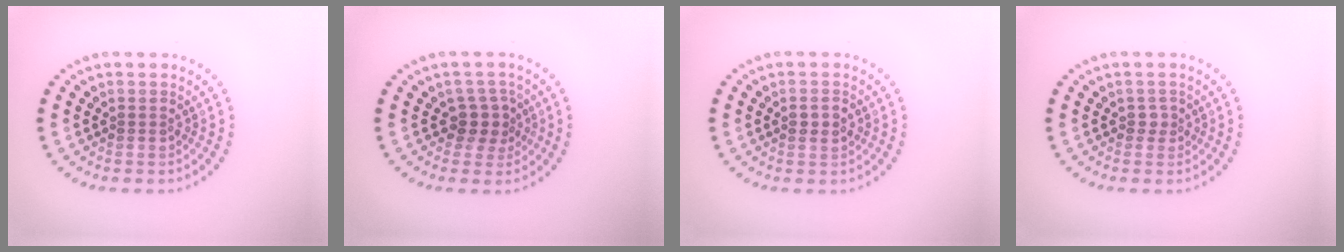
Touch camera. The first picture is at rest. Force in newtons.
{"total": 2.5, "press": 2.0, "slide": 1.5}
{"total": 1.4, "press": 1.4, "slide": 0.1}
{"total": 0.9, "press": 0.6, "slide": 0.7}